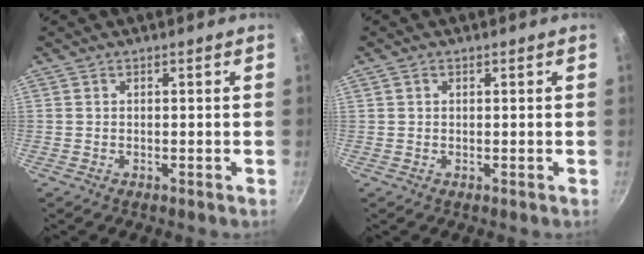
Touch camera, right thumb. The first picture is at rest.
{"total": 0.8, "force": [0.4, 0.6, 0.4], "torque": [-0.007, 0.004, 0.006]}